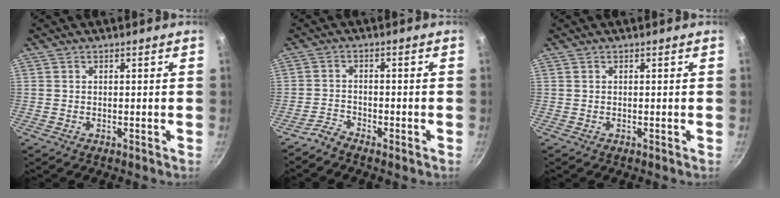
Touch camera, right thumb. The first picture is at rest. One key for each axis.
{"total": 2.6, "fx": -2.4, "fy": 0.6, "fz": 0.6, "tx": -0.017, "ty": 0.018, "tz": -0.054}
{"total": 0.0}